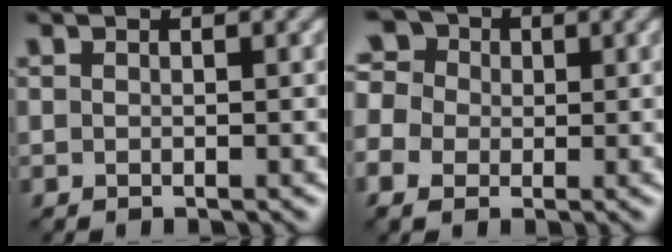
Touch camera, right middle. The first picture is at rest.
{"total": 7.6, "force": [0.2, 6.4, 4.1], "torque": [-0.099, 0.025, -0.032]}